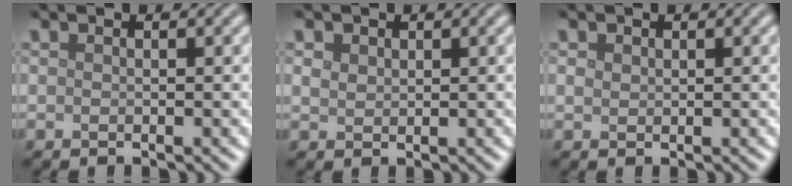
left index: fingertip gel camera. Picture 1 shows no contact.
{"total": 1.1, "force": [0.6, 0.8, 0.4], "torque": [-0.009, 0.001, 0.013]}
{"total": 0.7, "force": [0.4, 0.5, 0.2], "torque": [-0.006, -0.001, 0.007]}